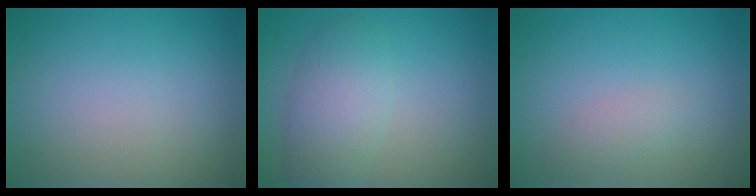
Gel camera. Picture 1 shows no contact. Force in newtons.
{"total": 4.0, "press": 4.0, "slide": 0.2}
{"total": 1.5, "press": 1.5, "slide": 0.1}